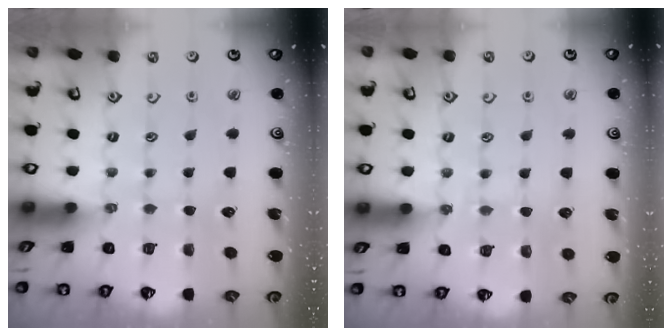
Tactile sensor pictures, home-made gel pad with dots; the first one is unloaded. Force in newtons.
{"total": 7.4, "press": 7.3, "slide": 0.8}